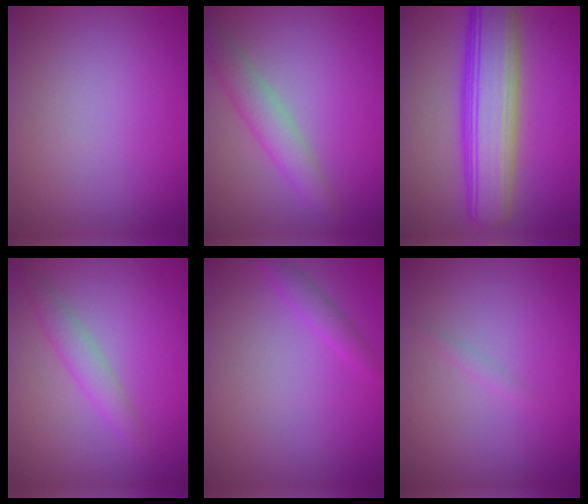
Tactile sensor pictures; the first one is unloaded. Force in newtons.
{"total": 2.4, "press": 2.4, "slide": 0.2}
{"total": 9.2, "press": 9.2, "slide": 0.3}
{"total": 2.1, "press": 2.1, "slide": 0.1}
{"total": 1.3, "press": 1.3, "slide": 0.1}
{"total": 0.5, "press": 0.5, "slide": 0.0}